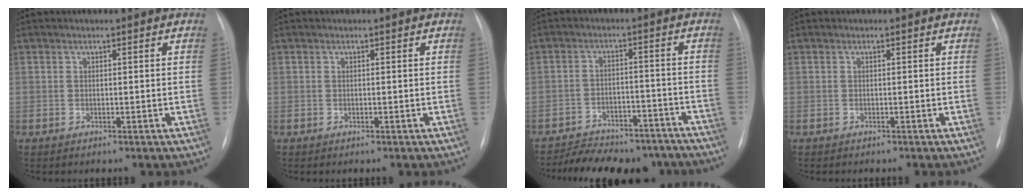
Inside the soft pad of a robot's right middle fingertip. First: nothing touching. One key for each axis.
{"total": 0.0}
{"total": 15.5, "fx": -13.5, "fy": 5.9, "fz": 4.7, "tx": -0.074, "ty": 0.020, "tz": -0.177}
{"total": 1.1, "fx": -1.0, "fy": 0.2, "fz": 0.5, "tx": -0.008, "ty": -0.002, "tz": -0.011}